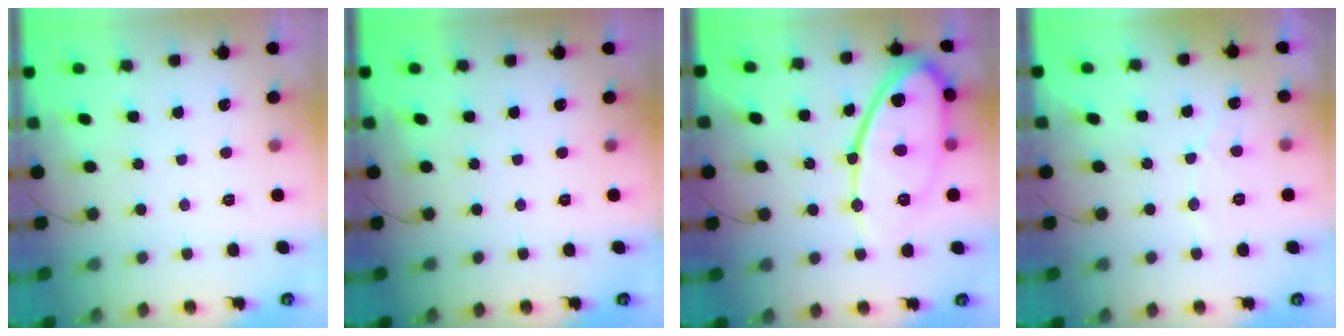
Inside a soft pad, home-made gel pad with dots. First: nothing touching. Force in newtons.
{"total": 0.0}
{"total": 19.5, "press": 19.5, "slide": 1.5}
{"total": 4.2, "press": 4.2, "slide": 0.2}